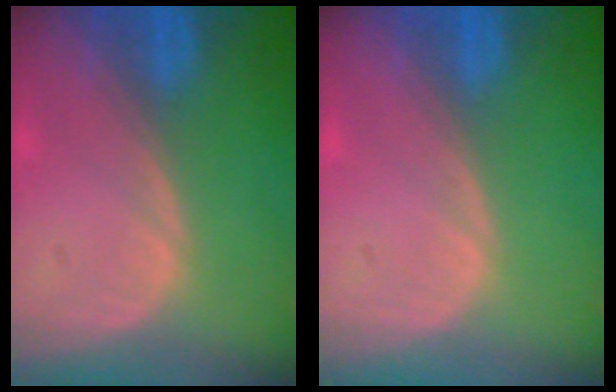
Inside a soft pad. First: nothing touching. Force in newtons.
{"total": 0.0}